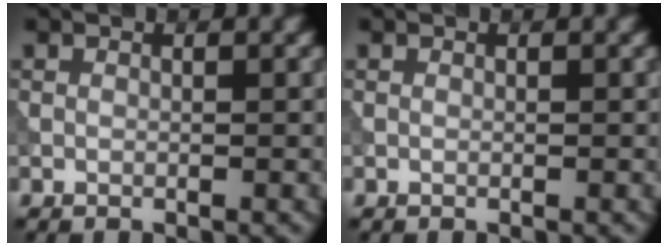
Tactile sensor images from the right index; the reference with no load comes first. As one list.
[{"total": 0.0}]